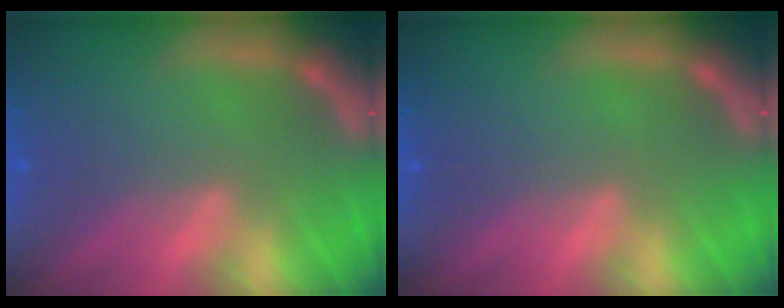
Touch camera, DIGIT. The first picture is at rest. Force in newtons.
{"total": 0.0}